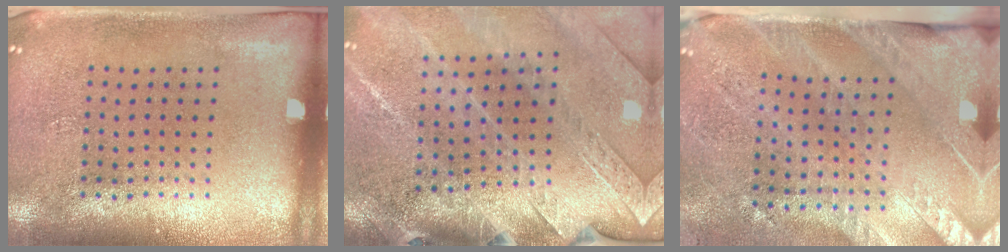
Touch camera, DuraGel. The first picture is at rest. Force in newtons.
{"total": 2.9, "press": 2.9, "slide": 0.4}
{"total": 3.4, "press": 2.9, "slide": 1.8}